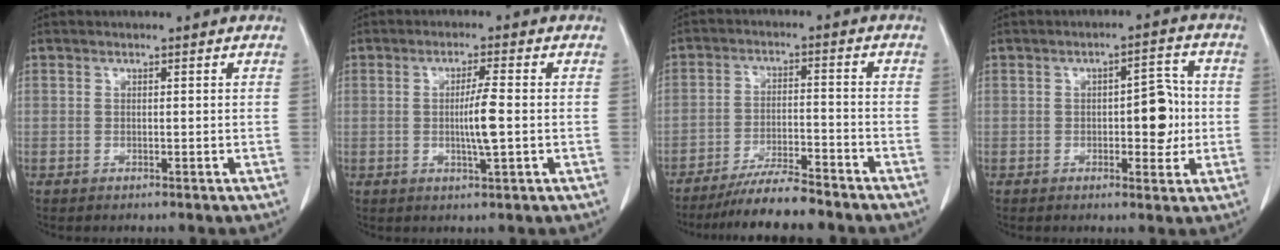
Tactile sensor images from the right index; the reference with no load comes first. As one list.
[{"total": 4.6, "force": [-0.4, -0.2, 4.6], "torque": [-0.078, -0.005, -0.009]}, {"total": 8.4, "force": [-7.6, 0.5, 3.6], "torque": [-0.060, -0.017, -0.131]}, {"total": 6.2, "force": [-0.5, 2.6, 5.5], "torque": [-0.068, 0.016, -0.003]}]